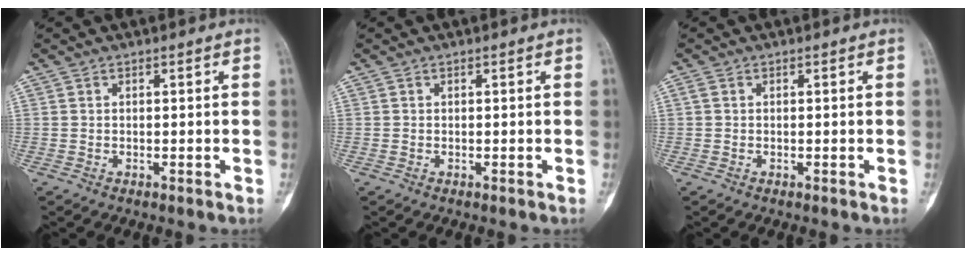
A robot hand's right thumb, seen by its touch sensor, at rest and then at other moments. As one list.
[{"total": 0.0}, {"total": 0.8, "force": [0.2, 0.6, 0.5], "torque": [-0.013, 0.005, 0.004]}]